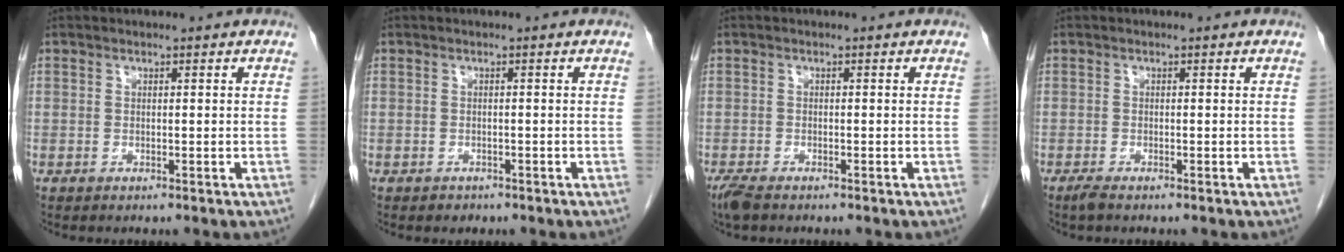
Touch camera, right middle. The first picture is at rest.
{"total": 1.1, "force": [-0.8, 0.7, 0.1], "torque": [-0.006, 0.001, -0.010]}
{"total": 2.8, "force": [-2.2, 0.9, 1.6], "torque": [-0.040, -0.010, -0.038]}
{"total": 1.1, "force": [-0.8, 0.1, 0.6], "torque": [-0.021, -0.005, -0.017]}